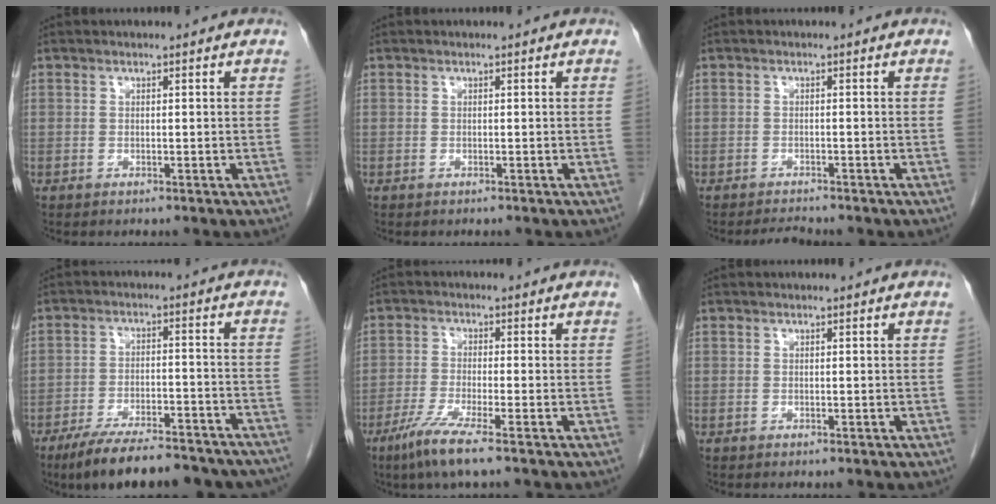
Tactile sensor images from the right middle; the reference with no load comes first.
{"total": 0.0}
{"total": 1.5, "force": [-1.5, -0.1, 0.1], "torque": [-0.006, -0.010, -0.023]}
{"total": 20.6, "force": [-17.5, 4.6, 9.7], "torque": [-0.117, 0.001, -0.245]}
{"total": 6.0, "force": [-3.9, -0.3, 4.6], "torque": [-0.094, -0.018, -0.076]}
{"total": 0.0}